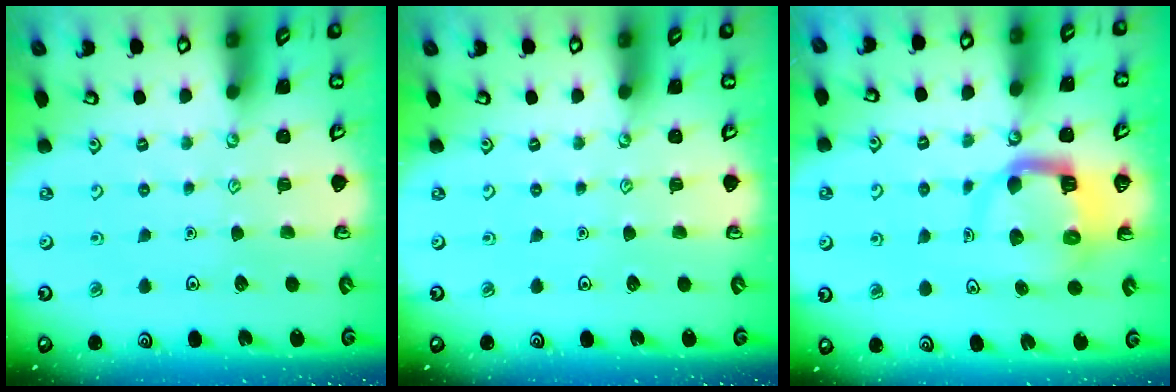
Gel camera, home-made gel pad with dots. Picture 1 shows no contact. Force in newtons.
{"total": 0.0}
{"total": 7.3, "press": 7.3, "slide": 1.0}